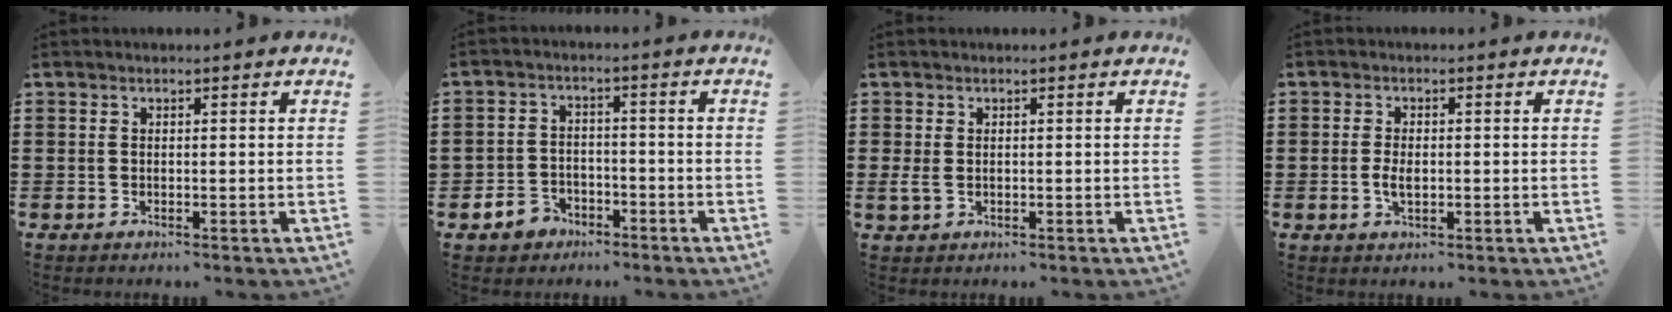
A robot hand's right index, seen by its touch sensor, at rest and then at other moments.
{"total": 3.8, "force": [-2.8, 2.4, 0.9], "torque": [-0.038, 0.006, -0.059]}
{"total": 1.7, "force": [0.1, 1.3, 1.2], "torque": [-0.041, -0.001, -0.002]}
{"total": 2.6, "force": [-0.4, 1.3, 2.2], "torque": [-0.050, -0.001, -0.008]}